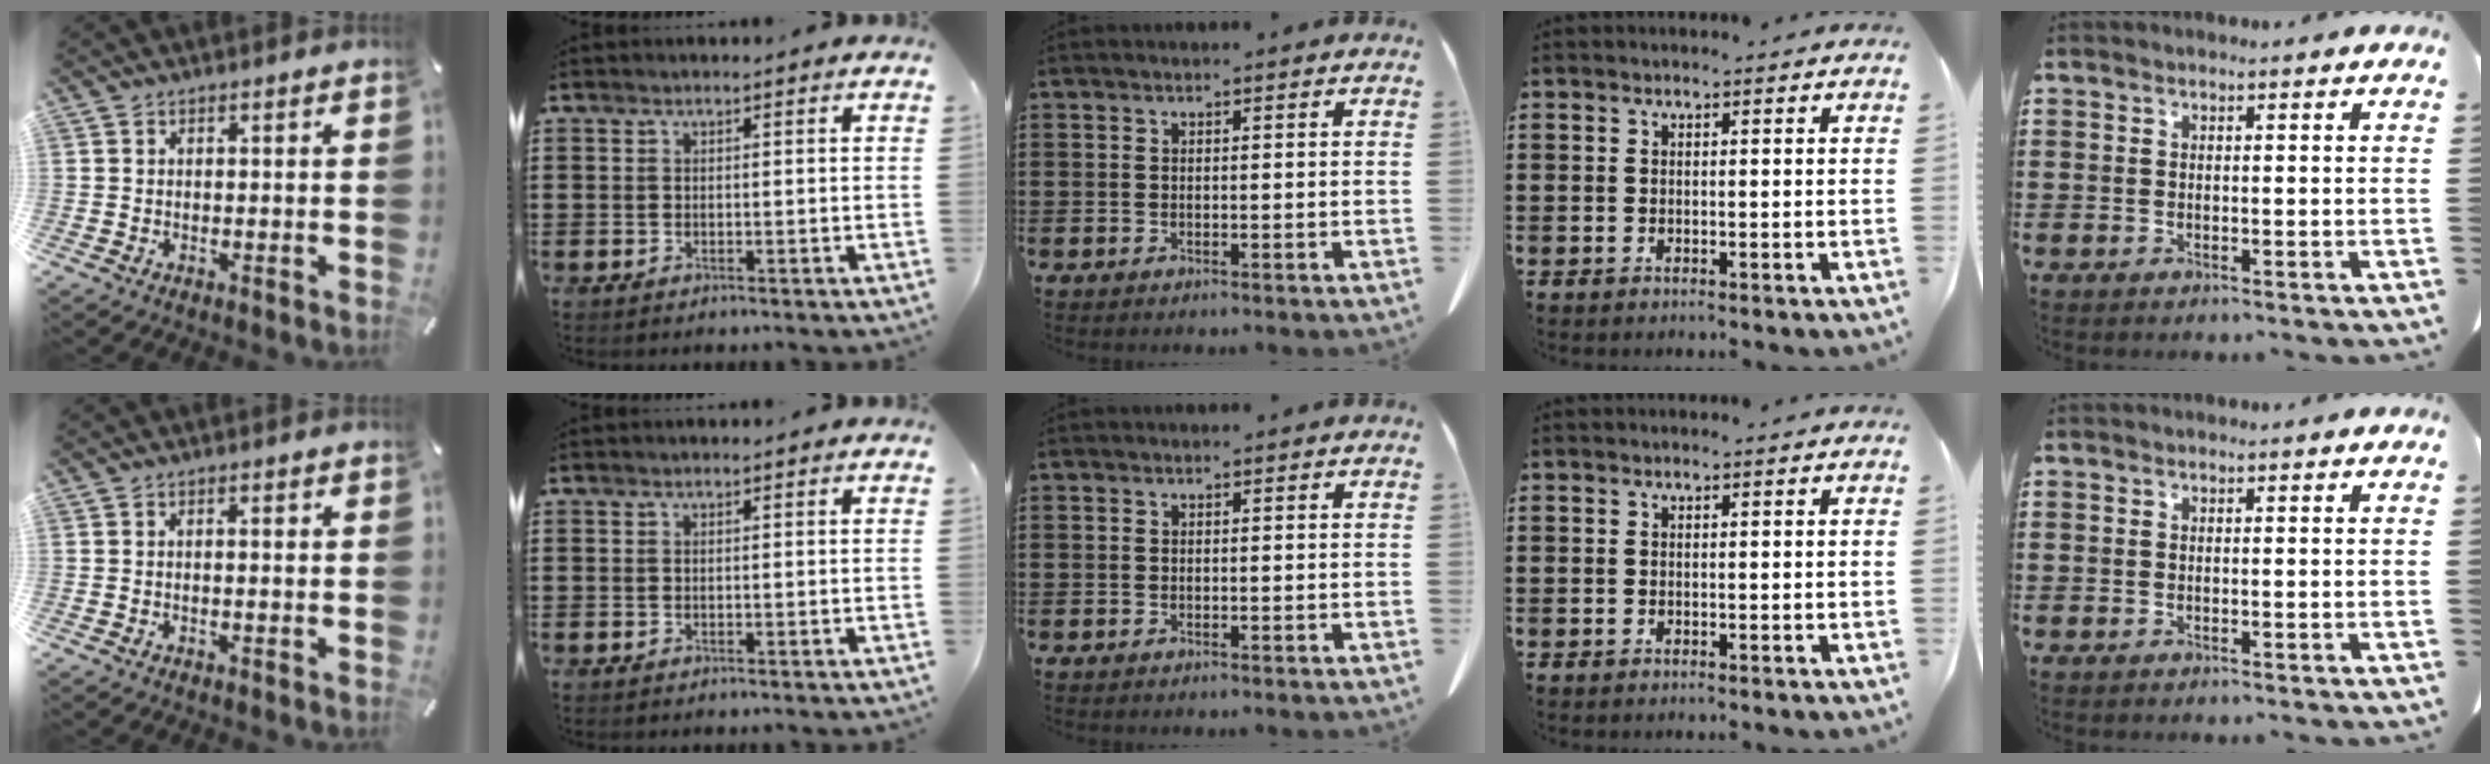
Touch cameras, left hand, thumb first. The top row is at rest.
{"thumb": {"total": 0.9, "force": [-0.1, 0.2, 0.9], "torque": [-0.018, 0.000, -0.003]}}